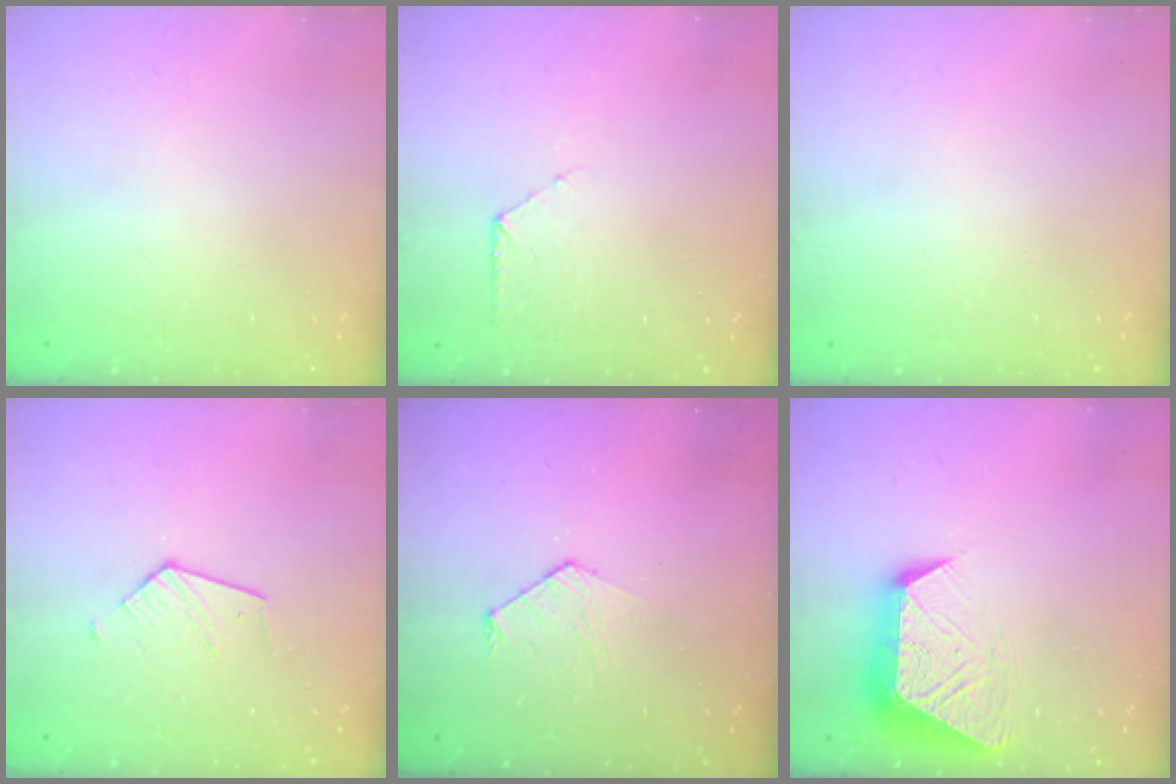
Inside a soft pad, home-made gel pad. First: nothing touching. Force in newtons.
{"total": 5.0, "press": 5.0, "slide": 0.5}
{"total": 0.0}
{"total": 5.2, "press": 5.2, "slide": 0.5}
{"total": 6.1, "press": 6.1, "slide": 0.6}
{"total": 12.8, "press": 12.7, "slide": 1.0}